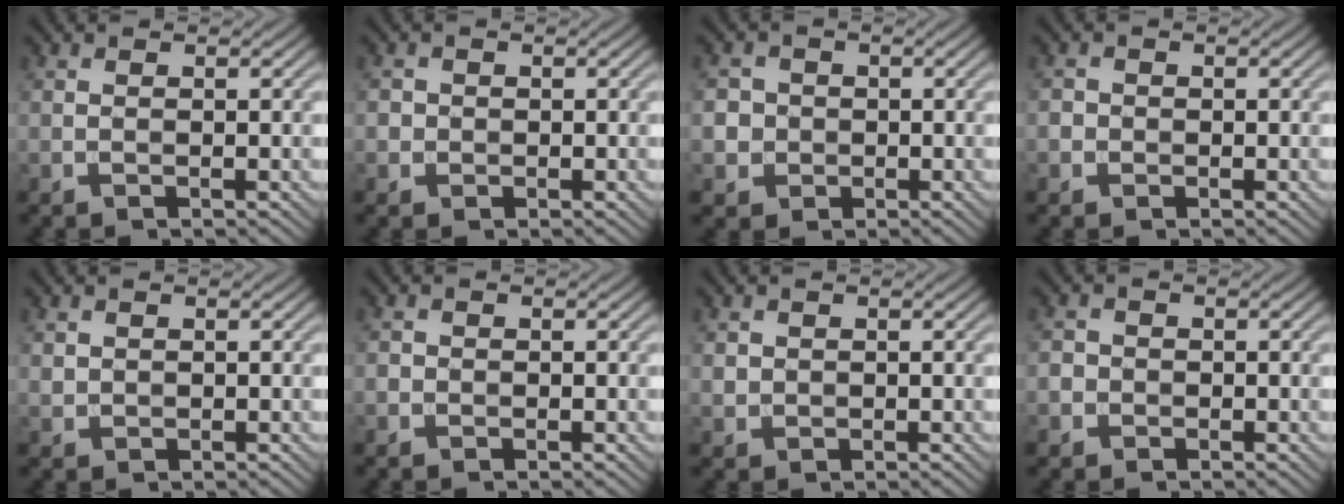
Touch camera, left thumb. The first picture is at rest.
{"total": 1.4, "force": [-0.2, 1.4, 0.2], "torque": [0.002, -0.003, -0.006]}
{"total": 3.8, "force": [-0.3, 3.7, 0.7], "torque": [-0.017, 0.005, -0.022]}
{"total": 1.5, "force": [-0.4, 1.4, 0.3], "torque": [-0.002, -0.002, -0.010]}
{"total": 1.1, "force": [0.5, 0.9, 0.3], "torque": [-0.011, -0.004, 0.013]}
{"total": 1.0, "force": [-0.3, 0.9, 0.2], "torque": [-0.002, -0.004, -0.010]}
{"total": 1.4, "force": [0.3, 1.3, 0.3], "torque": [-0.012, -0.007, 0.007]}
{"total": 2.1, "force": [-0.6, 2.0, 0.4], "torque": [0.000, 0.000, -0.021]}